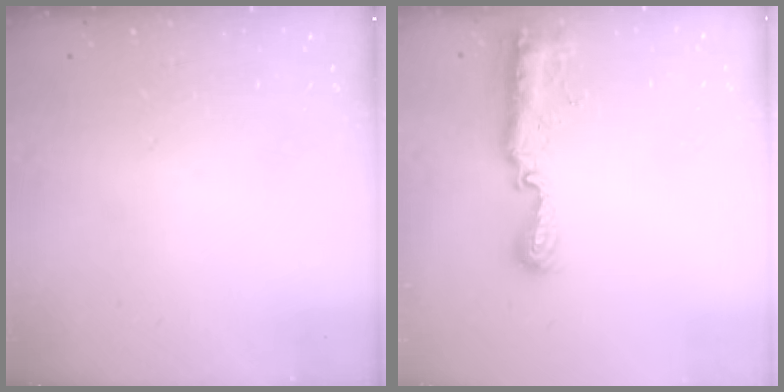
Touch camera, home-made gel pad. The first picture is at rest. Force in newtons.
{"total": 8.8, "press": 8.8, "slide": 0.9}